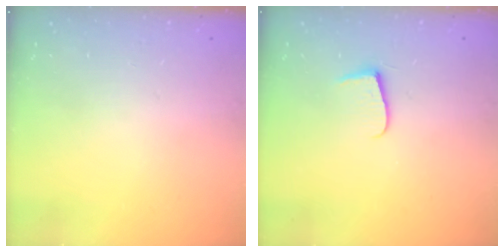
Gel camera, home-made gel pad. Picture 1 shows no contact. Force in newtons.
{"total": 6.8, "press": 6.8, "slide": 0.6}